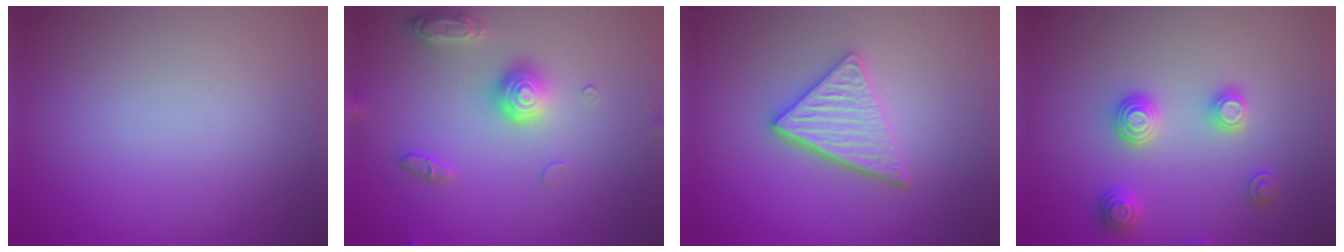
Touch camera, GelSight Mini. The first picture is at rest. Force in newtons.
{"total": 3.8, "press": 3.0, "slide": 2.3}
{"total": 4.2, "press": 3.2, "slide": 2.7}
{"total": 2.8, "press": 2.8, "slide": 0.2}